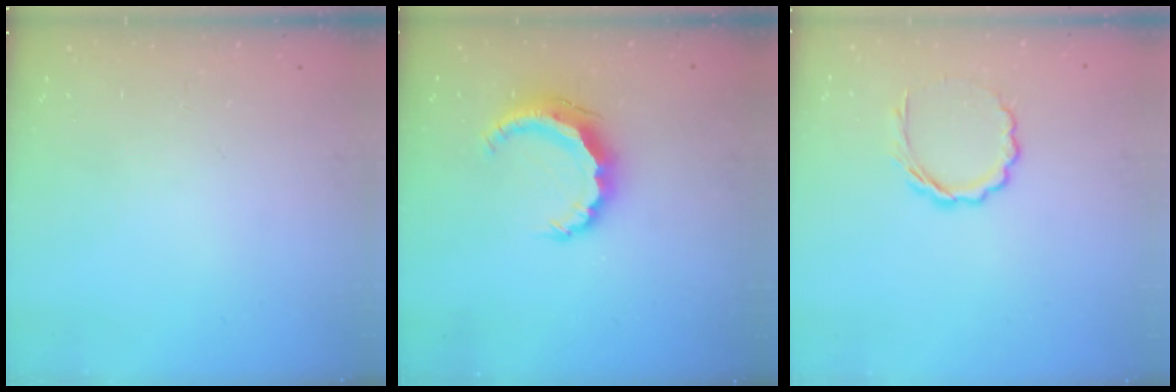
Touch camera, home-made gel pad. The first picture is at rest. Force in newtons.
{"total": 8.1, "press": 8.0, "slide": 1.2}
{"total": 6.0, "press": 5.9, "slide": 1.5}